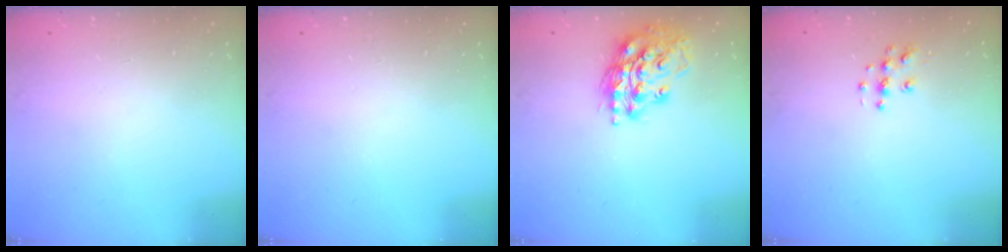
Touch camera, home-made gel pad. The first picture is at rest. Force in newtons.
{"total": 0.0}
{"total": 15.9, "press": 15.7, "slide": 2.2}
{"total": 4.8, "press": 4.8, "slide": 0.3}